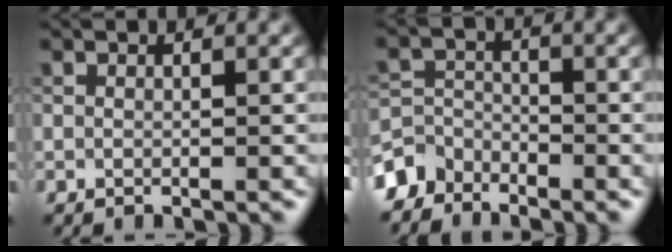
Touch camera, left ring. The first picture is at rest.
{"total": 3.7, "force": [-3.1, 1.9, 0.2], "torque": [0.006, -0.001, -0.070]}